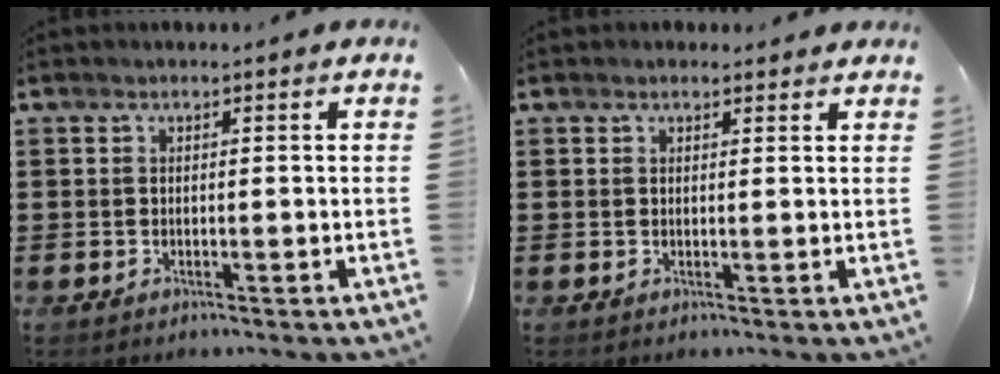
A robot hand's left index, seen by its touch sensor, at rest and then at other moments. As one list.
[{"total": 1.4, "force": [1.2, 0.5, 0.3], "torque": [-0.007, 0.005, 0.024]}]